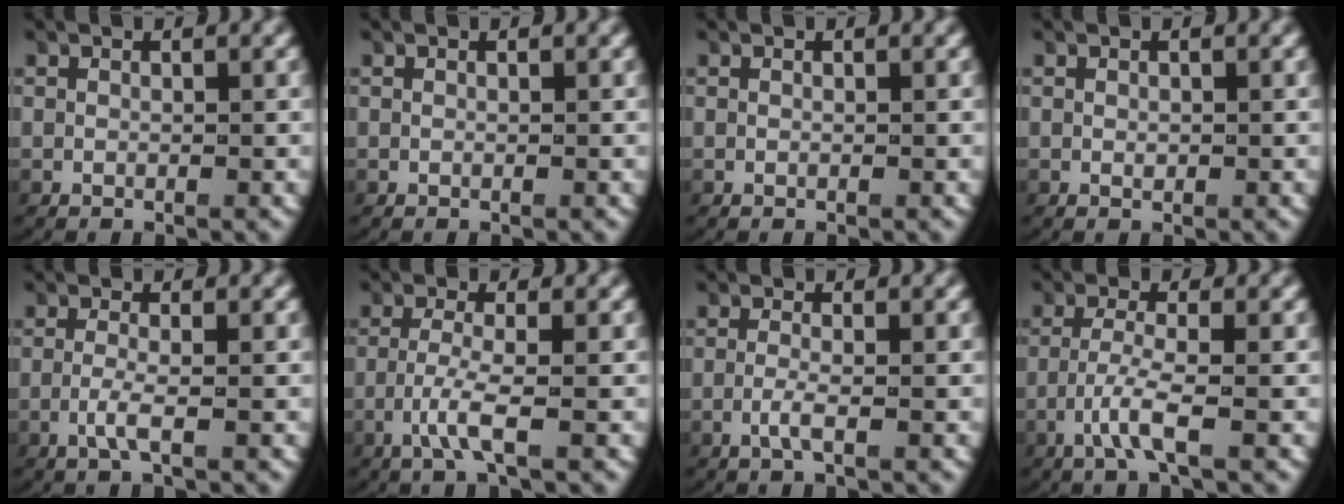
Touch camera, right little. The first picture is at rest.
{"total": 0.0}
{"total": 0.0}
{"total": 0.5, "force": [0.0, 0.3, 0.4], "torque": [-0.012, -0.006, 0.004]}
{"total": 1.7, "force": [-0.6, 0.1, 1.6], "torque": [-0.045, -0.010, -0.010]}
{"total": 2.8, "force": [-0.9, 0.3, 2.6], "torque": [-0.066, -0.011, -0.015]}
{"total": 1.5, "force": [-0.7, 0.1, 1.3], "torque": [-0.038, -0.009, -0.011]}
{"total": 3.0, "force": [-1.2, 0.4, 2.7], "torque": [-0.067, -0.012, -0.019]}